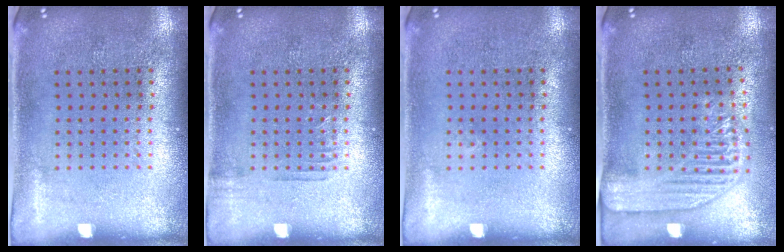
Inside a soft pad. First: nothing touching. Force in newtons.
{"total": 0.7, "press": 0.6, "slide": 0.2}
{"total": 0.0}
{"total": 2.2, "press": 1.9, "slide": 1.0}